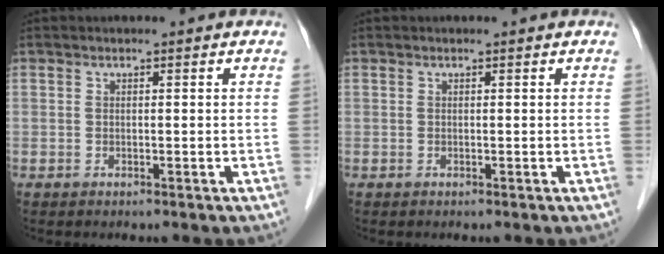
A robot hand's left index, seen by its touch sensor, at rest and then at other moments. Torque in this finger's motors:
{"motor_torque": [-0.02, 0.02, 0.01, 0.00]}